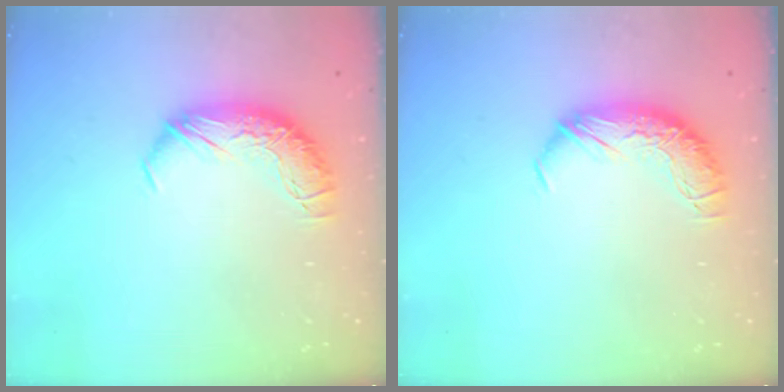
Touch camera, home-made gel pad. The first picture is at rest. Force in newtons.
{"total": 0.0}